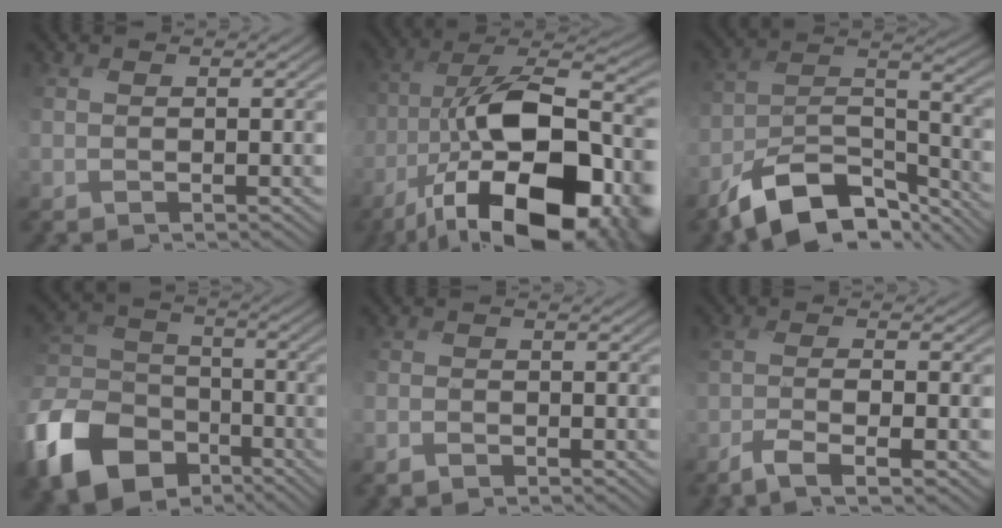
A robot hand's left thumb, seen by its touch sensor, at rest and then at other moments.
{"total": 20.9, "force": [-8.9, 9.4, 16.4], "torque": [-0.301, -0.019, -0.150]}
{"total": 12.8, "force": [-9.3, 5.6, 6.7], "torque": [-0.126, -0.007, -0.177]}
{"total": 15.4, "force": [-8.1, 10.7, 7.5], "torque": [-0.216, -0.031, -0.163]}
{"total": 1.7, "force": [-1.3, 0.9, 0.5], "torque": [-0.011, -0.003, -0.031]}
{"total": 5.4, "force": [-2.9, 1.2, 4.4], "torque": [-0.085, -0.002, -0.057]}